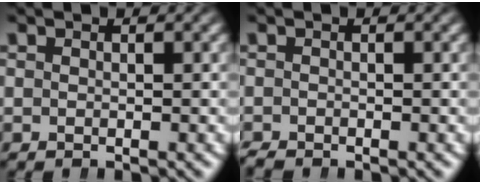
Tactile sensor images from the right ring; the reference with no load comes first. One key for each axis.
{"total": 1.1, "fx": -1.0, "fy": 0.5, "fz": 0.0, "tx": 0.000, "ty": -0.007, "tz": -0.017}